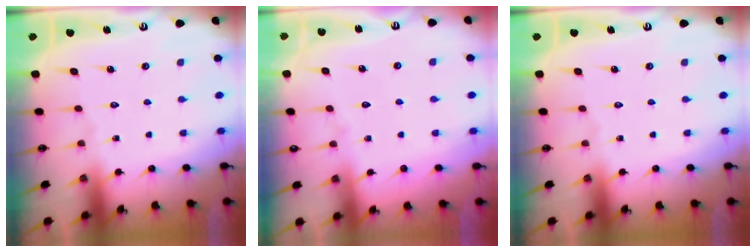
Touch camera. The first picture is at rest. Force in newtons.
{"total": 3.4, "press": 3.4, "slide": 0.2}
{"total": 0.0}